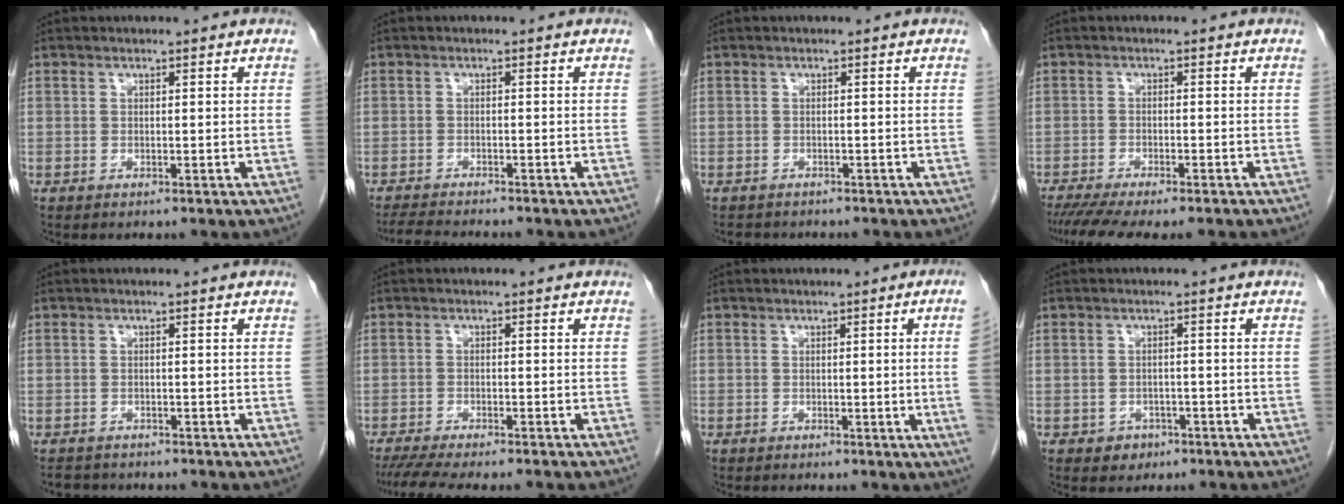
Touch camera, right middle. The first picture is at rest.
{"total": 5.4, "force": [-5.0, 0.3, 2.0], "torque": [-0.031, -0.016, -0.081]}
{"total": 3.4, "force": [-3.0, 1.4, 0.9], "torque": [-0.016, -0.003, -0.036]}
{"total": 9.2, "force": [-7.6, 1.2, 4.9], "torque": [-0.066, -0.012, -0.116]}
{"total": 3.2, "force": [-2.9, 1.3, 0.4], "torque": [-0.008, -0.005, -0.042]}
{"total": 8.8, "force": [-7.5, 0.8, 4.5], "torque": [-0.061, -0.013, -0.115]}
{"total": 5.5, "force": [-0.4, -2.1, 5.1], "torque": [-0.056, -0.010, -0.006]}
{"total": 2.4, "force": [-1.3, 1.9, 0.5], "torque": [-0.005, 0.008, -0.013]}